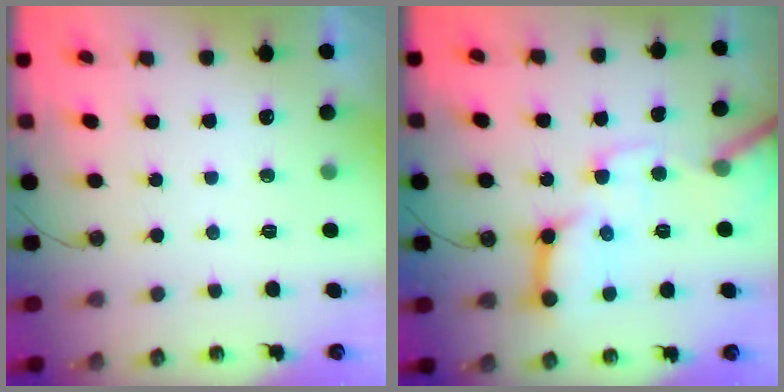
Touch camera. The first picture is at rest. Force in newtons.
{"total": 17.8, "press": 17.7, "slide": 1.5}